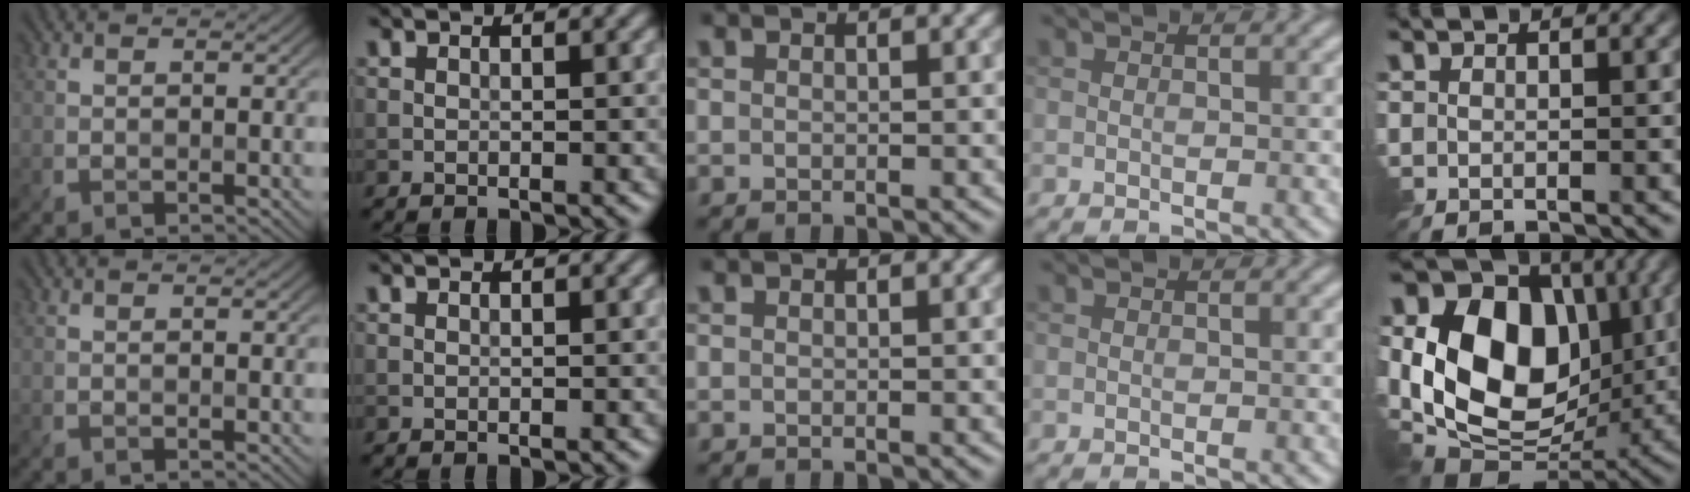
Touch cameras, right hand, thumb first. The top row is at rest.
{"little": {"total": 14.2, "force": [1.5, 10.2, 9.7], "torque": [-0.167, -0.001, 0.023]}}